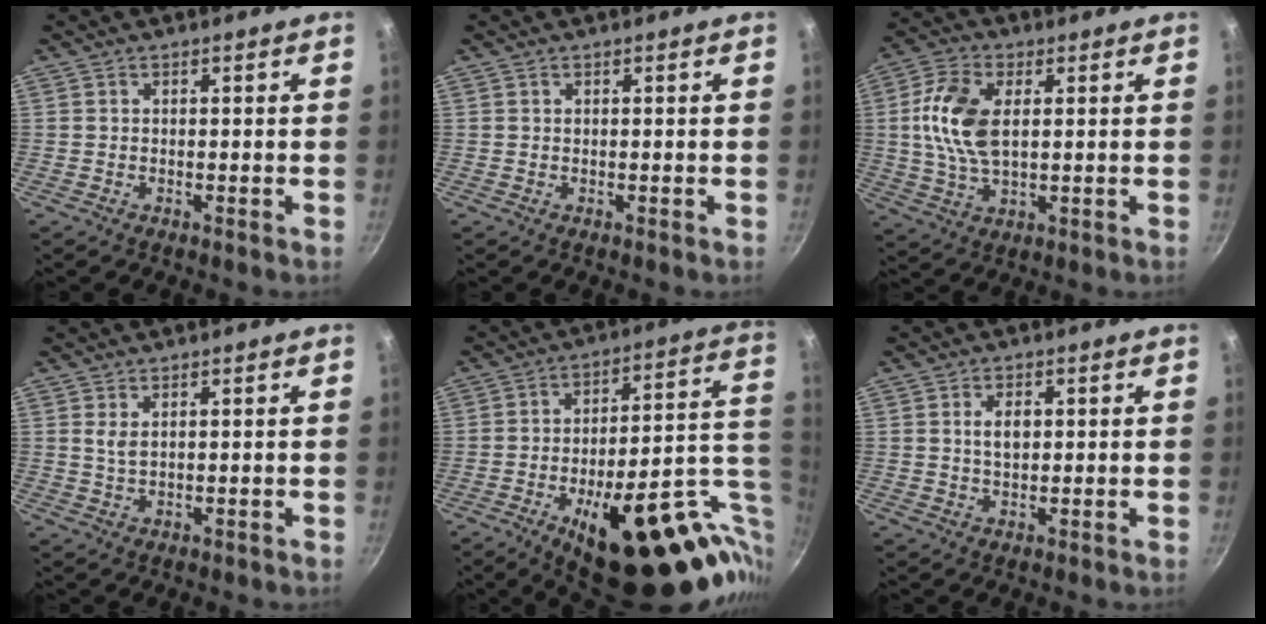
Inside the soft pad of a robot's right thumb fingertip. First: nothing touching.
{"total": 0.0}
{"total": 11.6, "force": [1.9, 6.6, 9.4], "torque": [-0.180, 0.007, 0.032]}
{"total": 2.2, "force": [0.9, 1.0, 1.8], "torque": [-0.033, -0.008, 0.019]}
{"total": 31.4, "force": [-8.7, 12.8, 27.3], "torque": [-0.328, 0.022, -0.108]}
{"total": 3.7, "force": [0.7, 2.3, 2.9], "torque": [-0.039, 0.000, 0.014]}